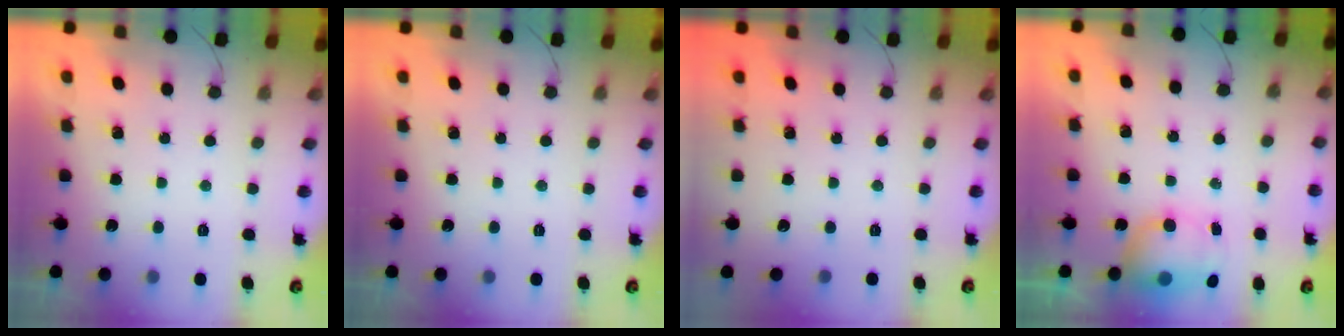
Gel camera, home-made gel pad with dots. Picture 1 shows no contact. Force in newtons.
{"total": 0.0}
{"total": 0.0}
{"total": 7.2, "press": 7.0, "slide": 1.3}